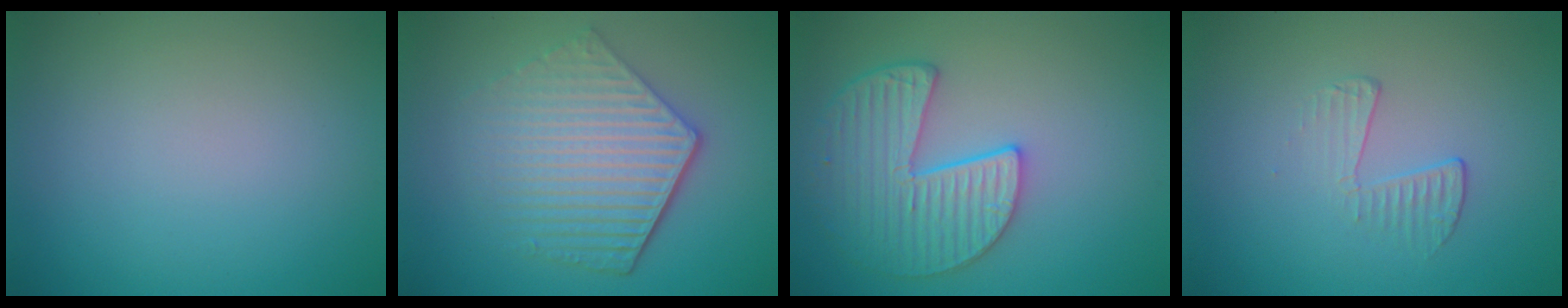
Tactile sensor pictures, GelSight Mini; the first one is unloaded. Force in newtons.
{"total": 6.1, "press": 4.4, "slide": 4.2}
{"total": 4.9, "press": 4.7, "slide": 1.6}
{"total": 1.8, "press": 0.5, "slide": 1.7}